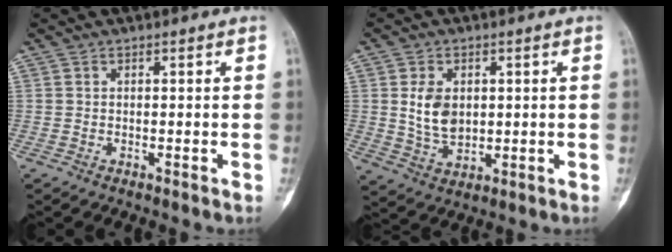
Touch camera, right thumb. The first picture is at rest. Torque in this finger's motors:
{"motor_torque": [0.95, 0.82, 0.45, -0.57, 0.09]}